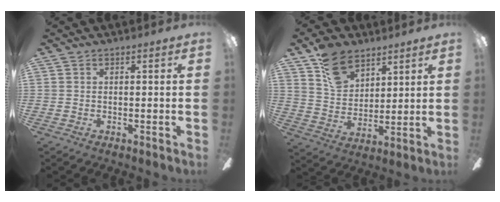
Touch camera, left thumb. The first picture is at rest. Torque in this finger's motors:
{"motor_torque": [1.28, 0.69, 1.18, -0.42, 0.27]}